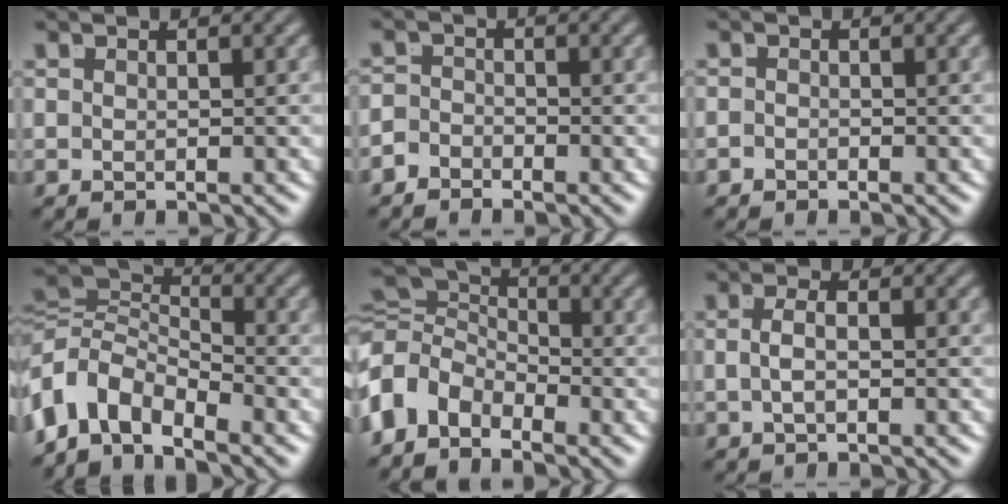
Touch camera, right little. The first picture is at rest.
{"total": 2.0, "force": [-1.9, 0.7, 0.0], "torque": [0.004, -0.016, -0.031]}
{"total": 1.0, "force": [-0.8, -0.4, -0.3], "torque": [0.007, -0.012, -0.010]}
{"total": 9.5, "force": [-1.9, 7.4, 5.7], "torque": [-0.128, -0.035, -0.031]}
{"total": 9.7, "force": [0.3, 7.9, 5.6], "torque": [-0.118, -0.020, -0.002]}
{"total": 1.5, "force": [-0.4, -0.1, 1.4], "torque": [-0.031, -0.009, 0.000]}